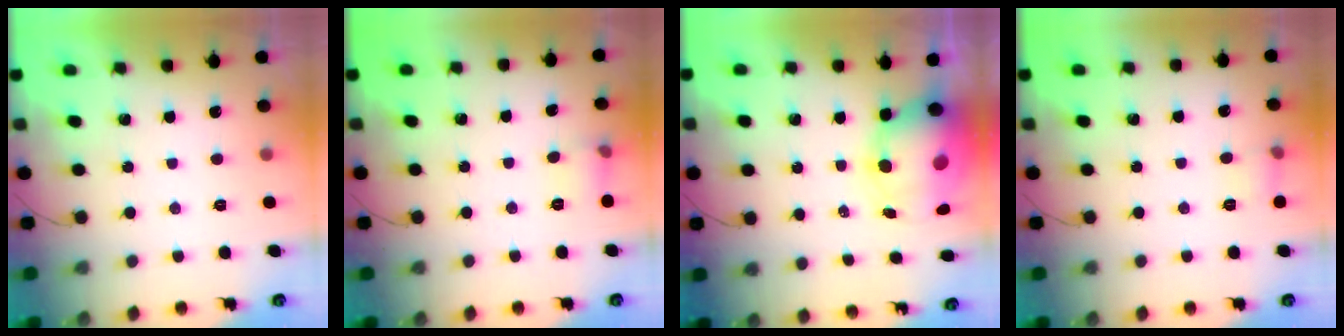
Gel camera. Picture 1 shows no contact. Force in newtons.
{"total": 5.7, "press": 5.5, "slide": 1.6}
{"total": 11.7, "press": 11.2, "slide": 3.3}
{"total": 4.5, "press": 4.3, "slide": 1.4}